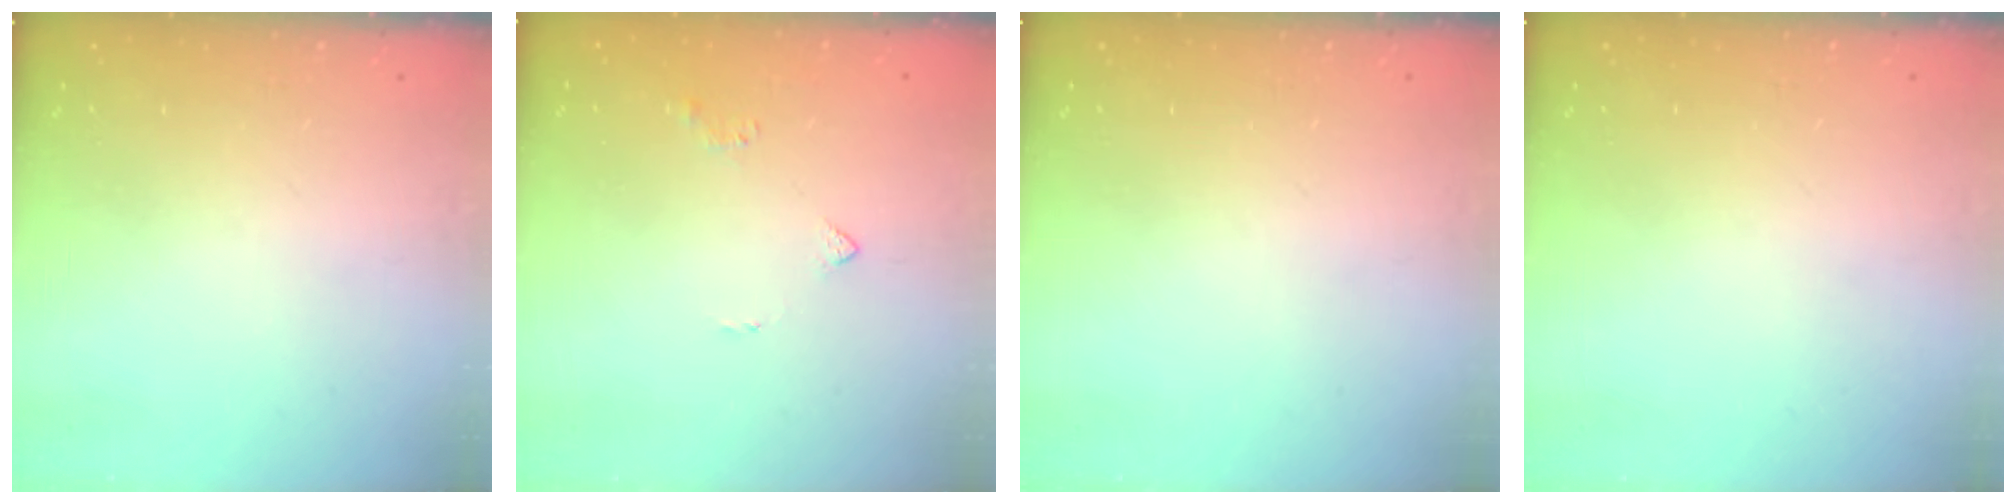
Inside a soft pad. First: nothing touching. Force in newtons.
{"total": 2.8, "press": 2.8, "slide": 0.6}
{"total": 0.0}
{"total": 0.0}